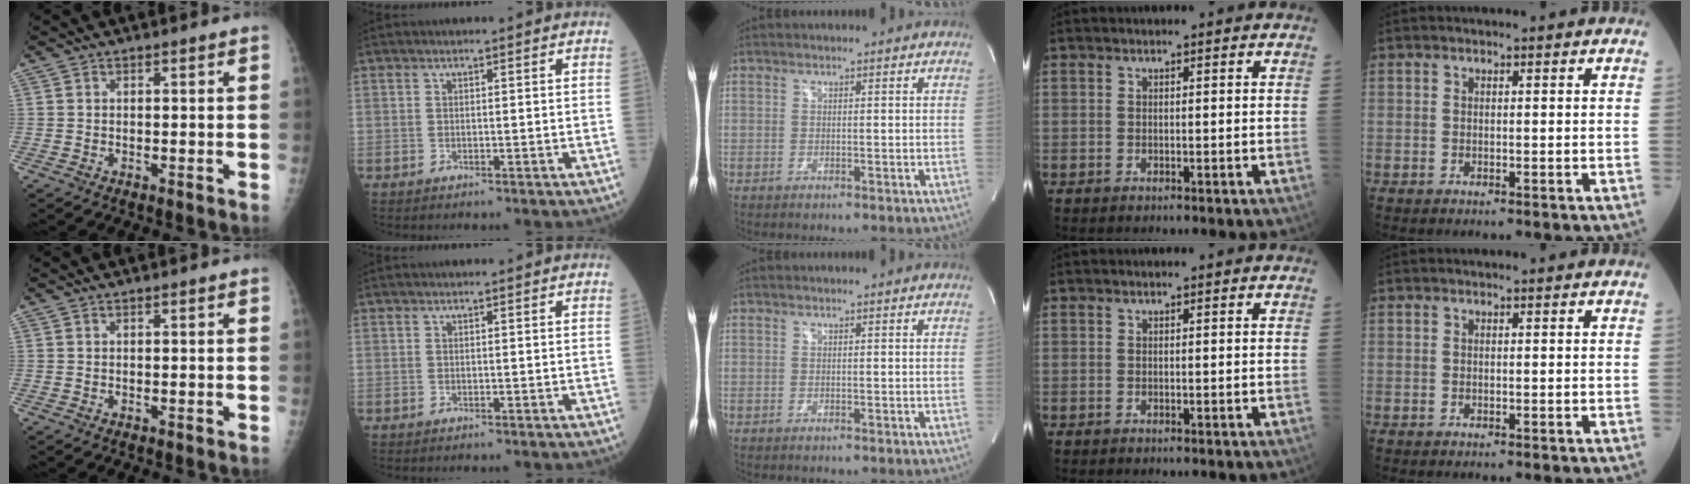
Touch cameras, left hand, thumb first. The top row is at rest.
{}